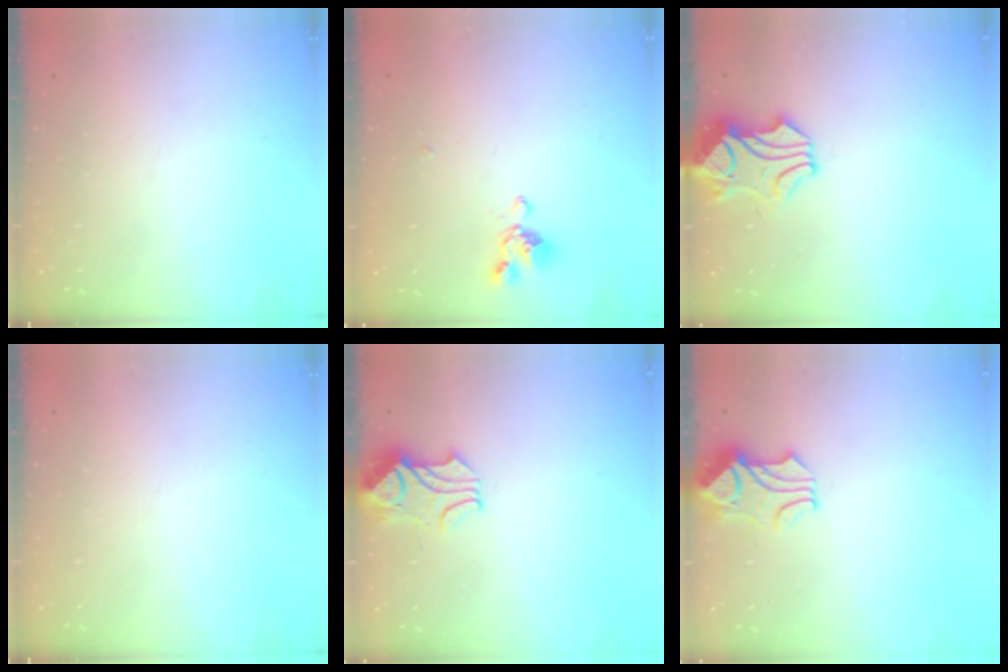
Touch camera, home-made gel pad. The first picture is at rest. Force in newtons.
{"total": 2.0, "press": 1.8, "slide": 0.8}
{"total": 2.3, "press": 1.7, "slide": 1.4}
{"total": 0.0}
{"total": 2.4, "press": 2.3, "slide": 0.8}
{"total": 1.8, "press": 1.4, "slide": 1.1}